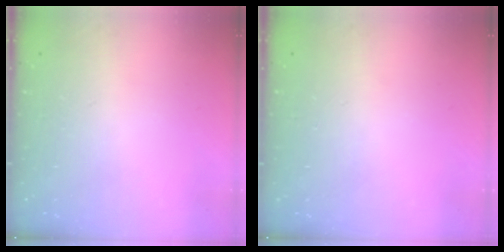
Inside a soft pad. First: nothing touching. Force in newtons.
{"total": 0.0}